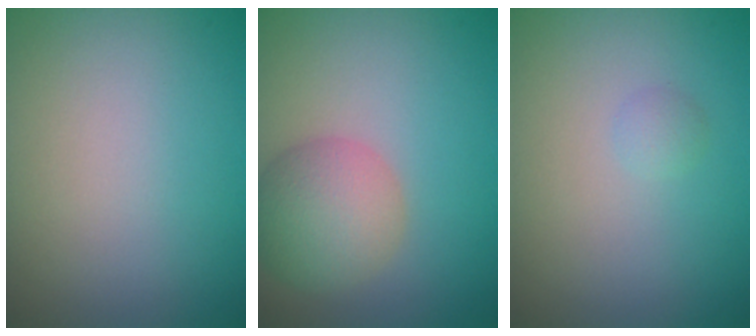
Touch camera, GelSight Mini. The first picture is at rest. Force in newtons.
{"total": 4.8, "press": 4.8, "slide": 0.1}
{"total": 0.8, "press": 0.8, "slide": 0.0}